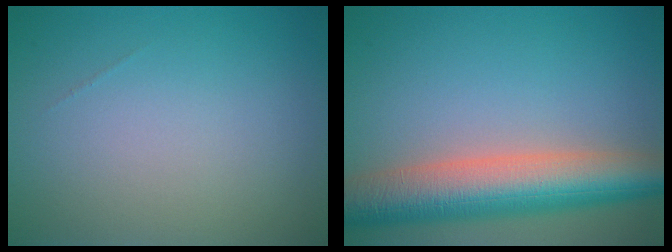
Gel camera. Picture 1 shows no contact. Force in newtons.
{"total": 9.1, "press": 9.1, "slide": 0.5}